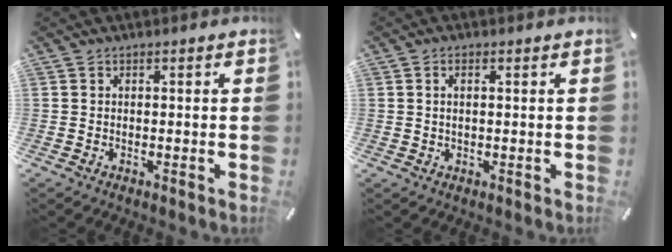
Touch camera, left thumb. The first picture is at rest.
{"total": 1.7, "force": [0.5, 0.8, 1.5], "torque": [-0.031, 0.003, 0.007]}